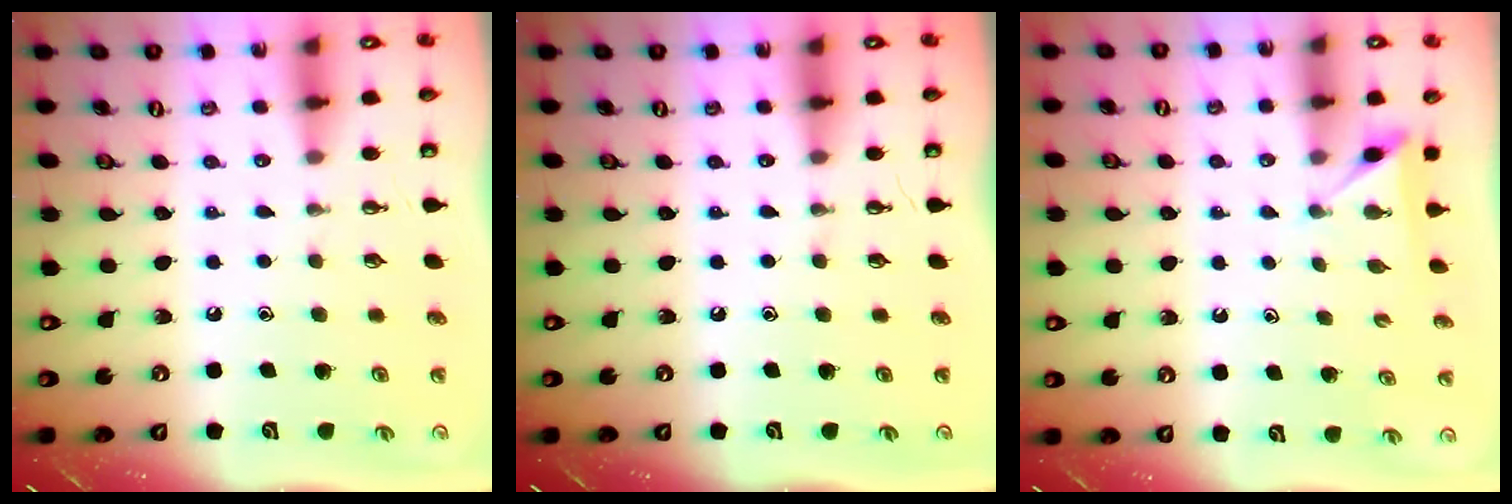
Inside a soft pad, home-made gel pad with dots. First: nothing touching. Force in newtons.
{"total": 0.0}
{"total": 2.5, "press": 2.5, "slide": 0.3}